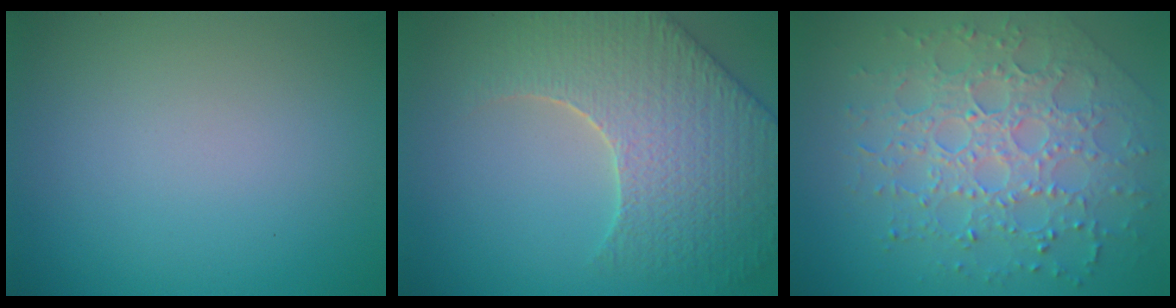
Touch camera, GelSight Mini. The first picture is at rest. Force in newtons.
{"total": 7.3, "press": 6.0, "slide": 4.1}
{"total": 7.4, "press": 5.4, "slide": 5.1}